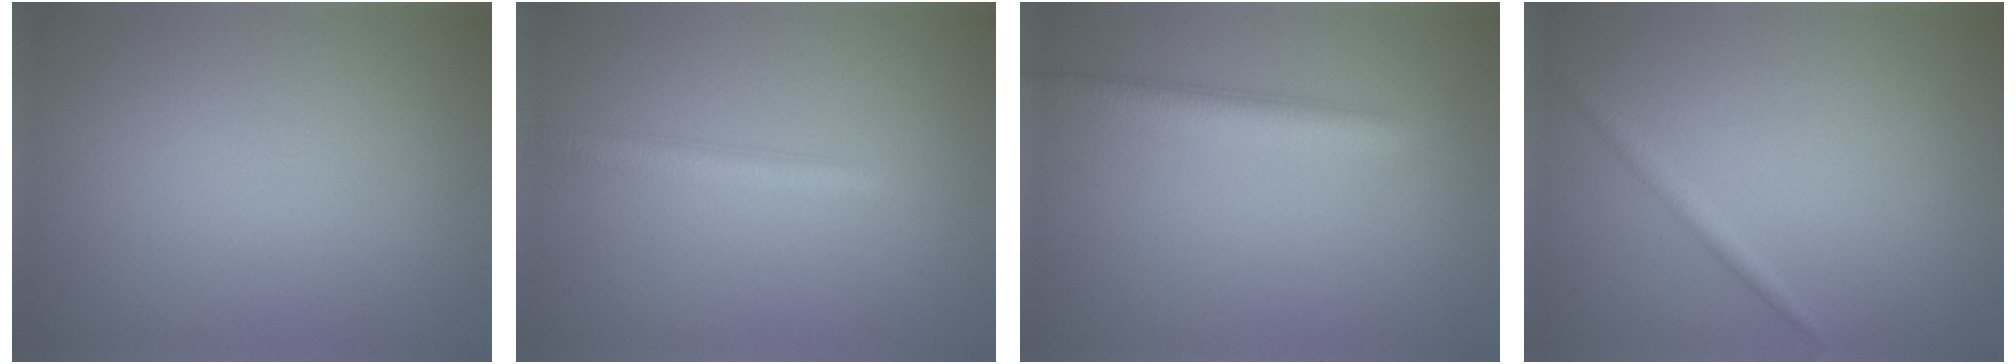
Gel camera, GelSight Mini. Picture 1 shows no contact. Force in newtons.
{"total": 2.3, "press": 2.3, "slide": 0.1}
{"total": 2.6, "press": 2.6, "slide": 0.1}
{"total": 1.3, "press": 1.3, "slide": 0.0}